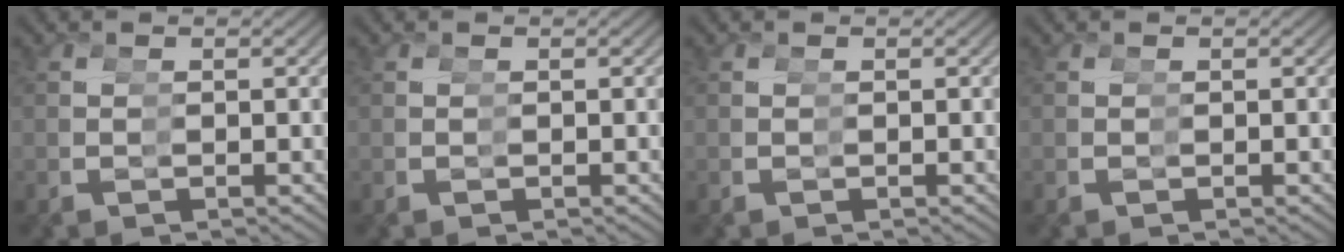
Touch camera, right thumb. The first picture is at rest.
{"total": 0.0}
{"total": 0.0}
{"total": 0.0}